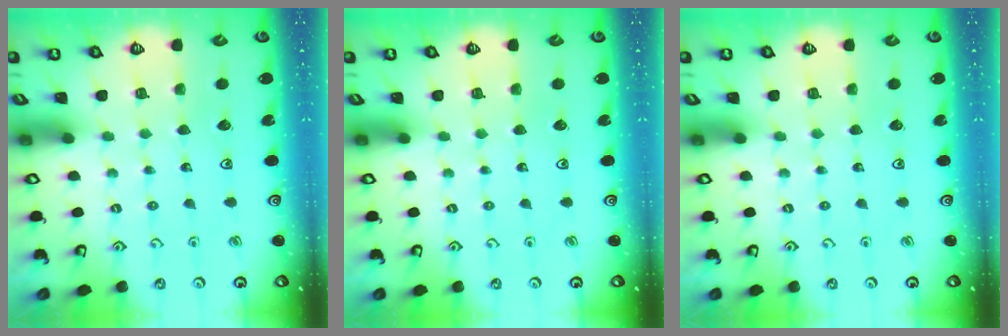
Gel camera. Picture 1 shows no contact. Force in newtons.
{"total": 0.0}
{"total": 0.0}